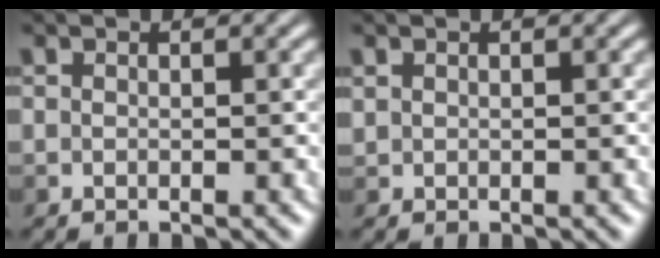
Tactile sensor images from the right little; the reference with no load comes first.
{"total": 0.6, "force": [0.5, 0.3, 0.0], "torque": [-0.003, 0.001, 0.013]}